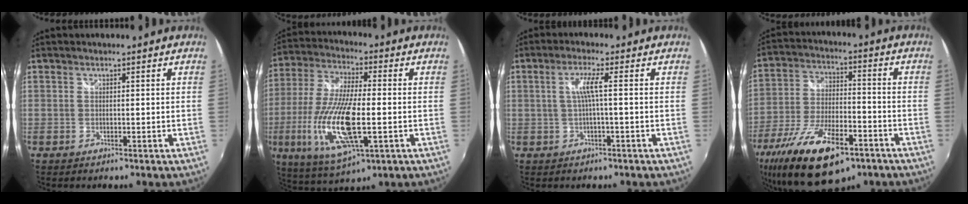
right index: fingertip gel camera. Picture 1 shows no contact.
{"total": 18.5, "force": [-4.2, 5.5, 17.2], "torque": [-0.362, -0.020, -0.077]}
{"total": 3.5, "force": [-0.2, -0.6, 3.4], "torque": [-0.070, 0.002, -0.001]}
{"total": 21.0, "force": [-12.9, 8.2, 14.4], "torque": [-0.291, -0.044, -0.214]}